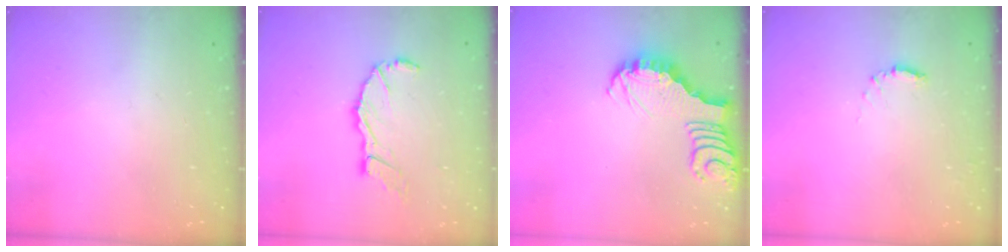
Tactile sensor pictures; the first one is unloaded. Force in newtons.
{"total": 10.1, "press": 10.0, "slide": 1.3}
{"total": 3.3, "press": 3.3, "slide": 0.3}
{"total": 4.5, "press": 4.5, "slide": 0.6}